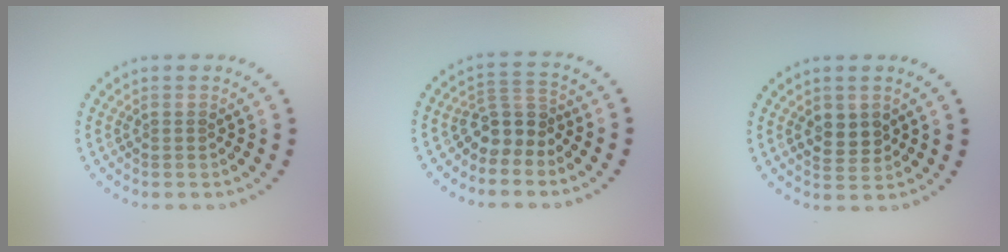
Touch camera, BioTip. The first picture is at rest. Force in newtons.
{"total": 3.0, "press": 2.3, "slide": 1.9}
{"total": 2.5, "press": 2.5, "slide": 0.4}